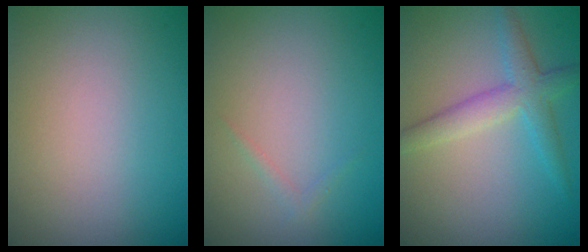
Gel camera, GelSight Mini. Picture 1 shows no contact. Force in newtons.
{"total": 0.6, "press": 0.6, "slide": 0.0}
{"total": 3.4, "press": 3.4, "slide": 0.1}